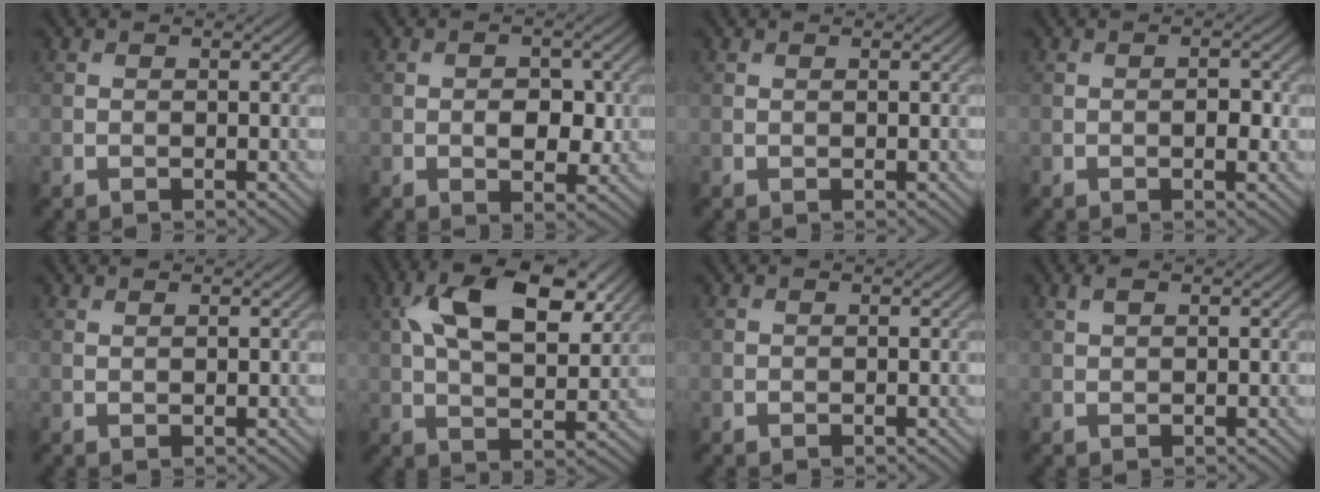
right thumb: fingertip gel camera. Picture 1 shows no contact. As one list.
[{"total": 3.9, "force": [-0.3, 2.3, 3.1], "torque": [-0.048, -0.007, -0.003]}, {"total": 0.0}, {"total": 2.0, "force": [-0.3, 0.9, 1.8], "torque": [-0.024, 0.001, -0.007]}, {"total": 0.5, "force": [0.4, 0.0, 0.3], "torque": [-0.004, 0.002, 0.010]}, {"total": 13.4, "force": [5.3, 6.4, 10.6], "torque": [-0.198, 0.011, 0.087]}, {"total": 0.0}, {"total": 1.2, "force": [0.7, 0.4, 0.9], "torque": [-0.028, 0.004, 0.016]}]